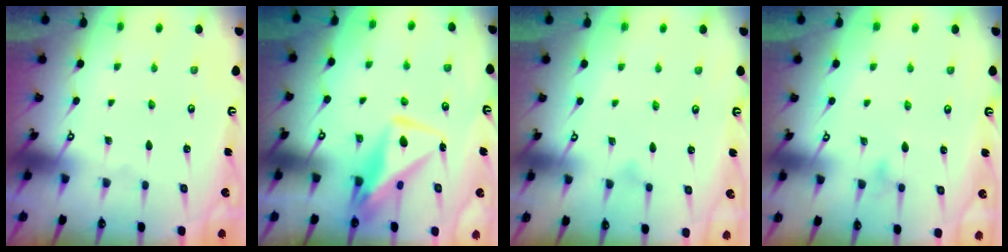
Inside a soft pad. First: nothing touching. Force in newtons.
{"total": 10.2, "press": 10.1, "slide": 0.9}
{"total": 3.4, "press": 3.4, "slide": 0.2}
{"total": 10.8, "press": 10.7, "slide": 0.5}